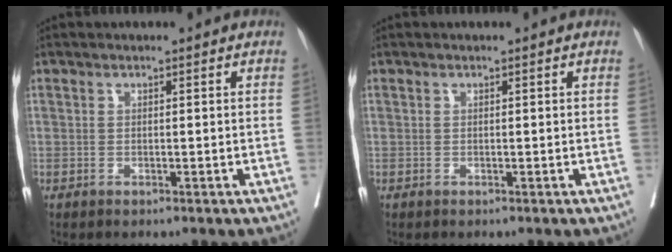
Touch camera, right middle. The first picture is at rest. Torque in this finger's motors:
{"motor_torque": [-0.01, -0.08, -0.01, 0.00]}